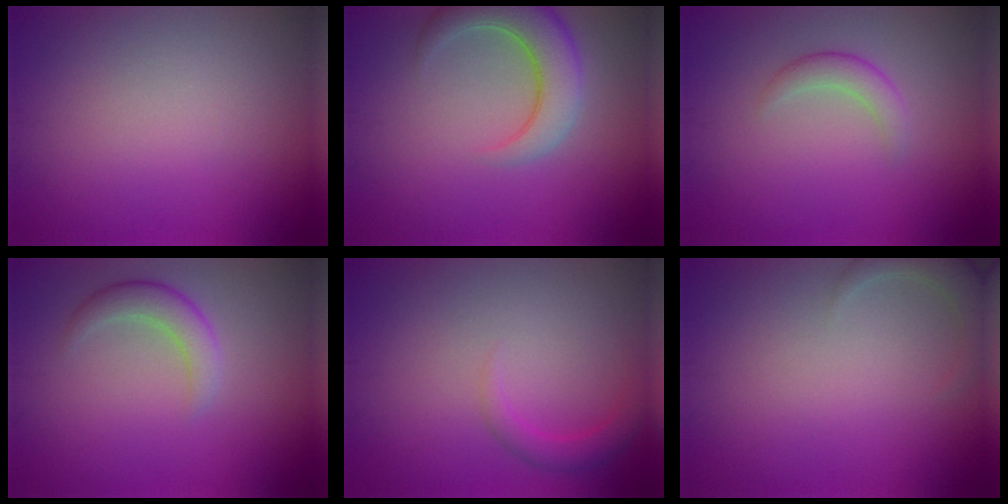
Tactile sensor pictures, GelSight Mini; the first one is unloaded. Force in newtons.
{"total": 5.8, "press": 5.8, "slide": 0.5}
{"total": 1.8, "press": 1.8, "slide": 0.2}
{"total": 2.6, "press": 2.6, "slide": 0.0}
{"total": 1.8, "press": 1.8, "slide": 0.2}
{"total": 2.6, "press": 2.6, "slide": 0.3}